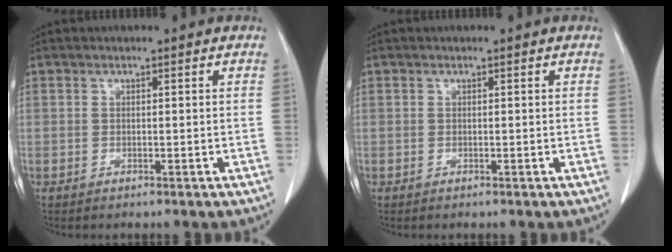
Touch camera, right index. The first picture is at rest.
{"total": 0.0}